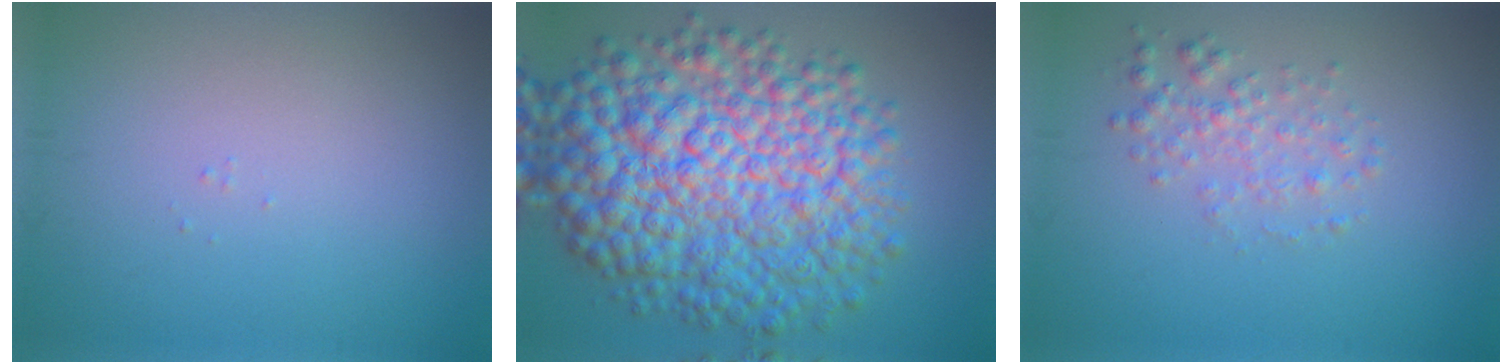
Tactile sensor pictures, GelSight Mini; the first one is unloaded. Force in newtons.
{"total": 12.5, "press": 12.5, "slide": 0.1}
{"total": 2.2, "press": 2.2, "slide": 0.0}